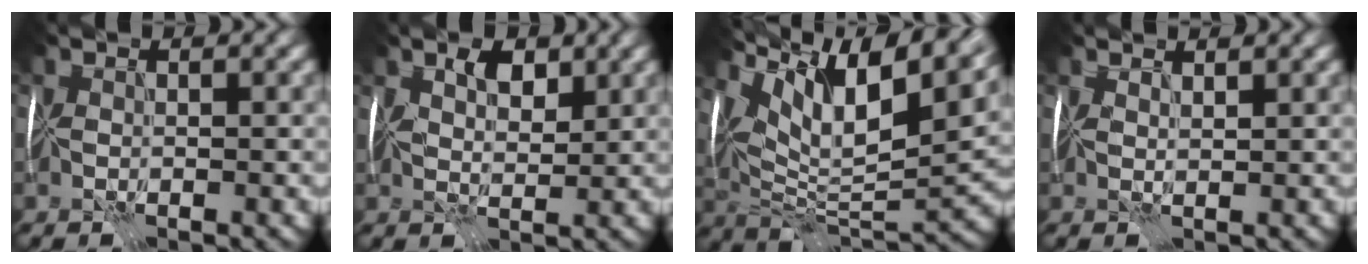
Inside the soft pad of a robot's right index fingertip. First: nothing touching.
{"total": 3.2, "force": [1.7, 1.6, 2.2], "torque": [-0.038, 0.001, 0.029]}
{"total": 14.9, "force": [8.8, 5.2, 10.8], "torque": [-0.201, 0.024, 0.153]}
{"total": 1.7, "force": [1.5, 0.1, 0.8], "torque": [-0.014, 0.003, 0.017]}